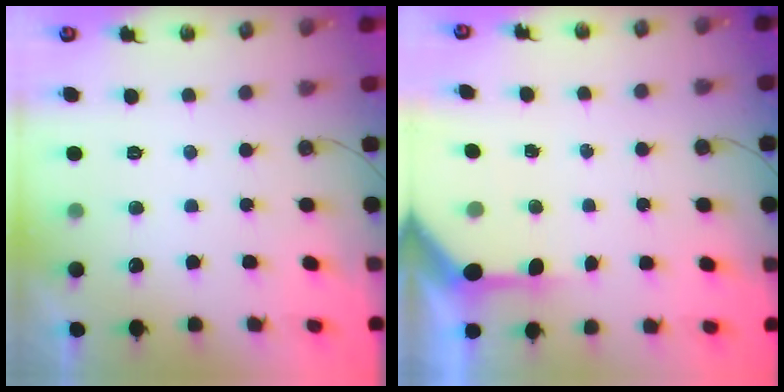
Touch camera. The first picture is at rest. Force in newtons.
{"total": 5.6, "press": 5.6, "slide": 0.4}